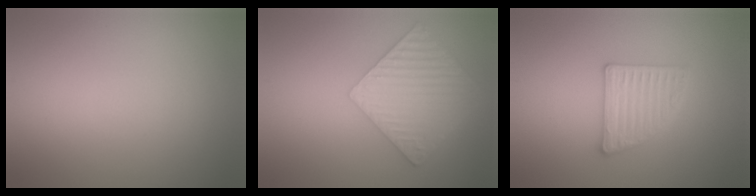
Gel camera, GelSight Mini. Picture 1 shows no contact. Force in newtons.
{"total": 6.1, "press": 4.5, "slide": 4.1}
{"total": 2.8, "press": 2.8, "slide": 0.4}